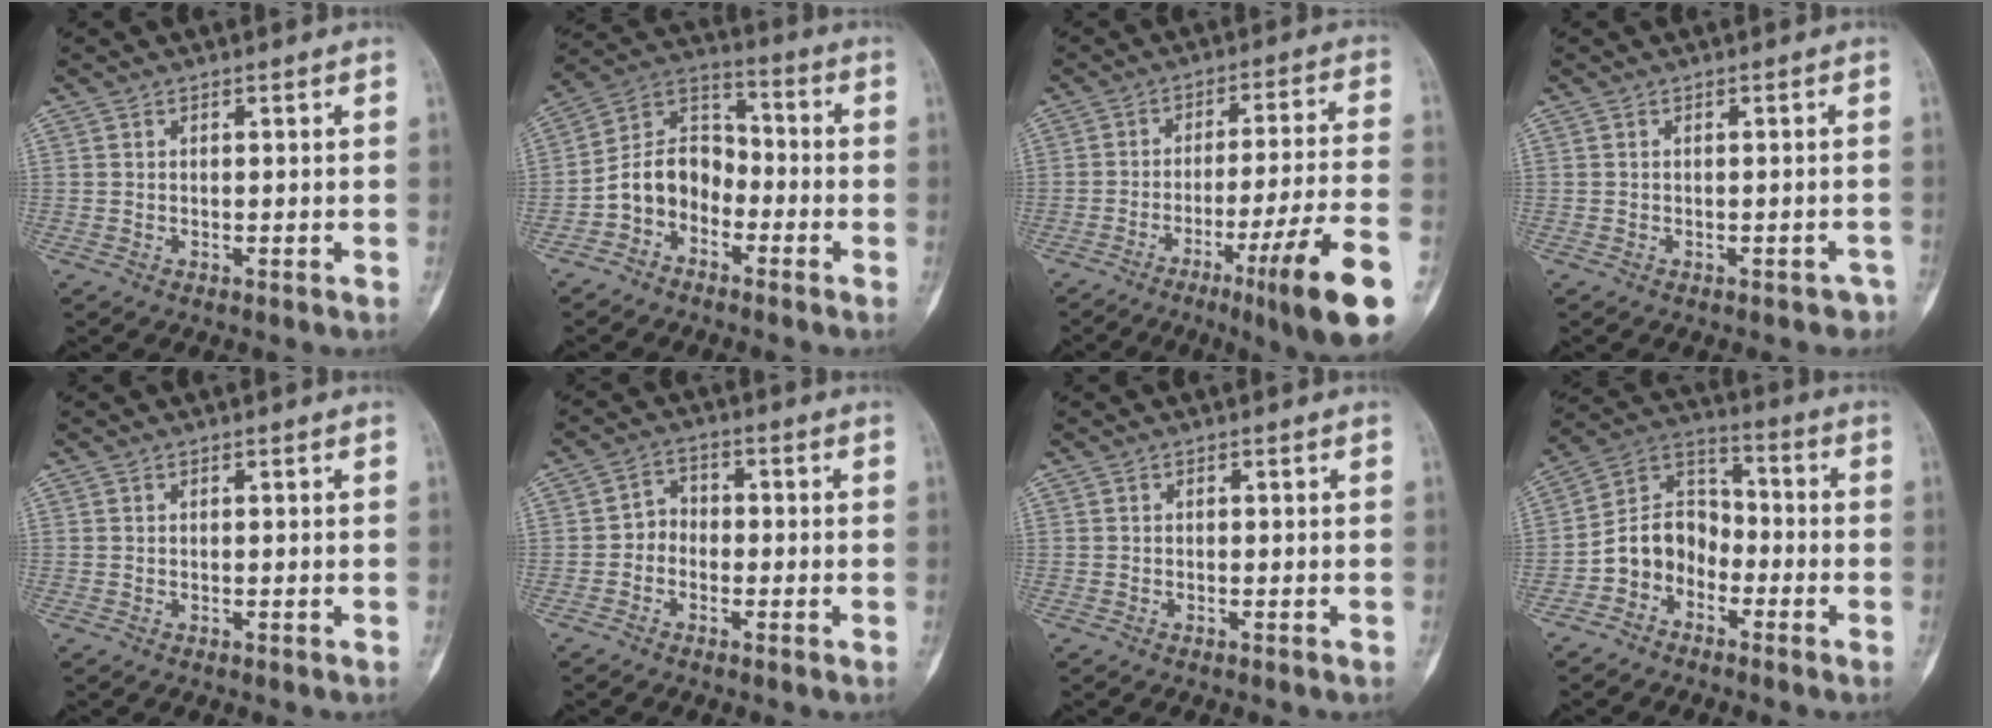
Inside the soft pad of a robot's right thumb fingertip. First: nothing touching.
{"total": 9.8, "force": [-4.2, 7.5, 4.8], "torque": [-0.063, 0.066, -0.093]}
{"total": 18.4, "force": [-9.3, 1.0, 15.9], "torque": [-0.213, 0.030, -0.137]}
{"total": 2.7, "force": [-2.2, 1.4, 0.8], "torque": [0.002, 0.017, -0.022]}
{"total": 0.0}
{"total": 3.8, "force": [-1.3, 3.3, 1.6], "torque": [-0.005, 0.019, -0.036]}
{"total": 0.0}
{"total": 9.5, "force": [-4.2, 7.5, 4.1], "torque": [-0.048, 0.065, -0.092]}